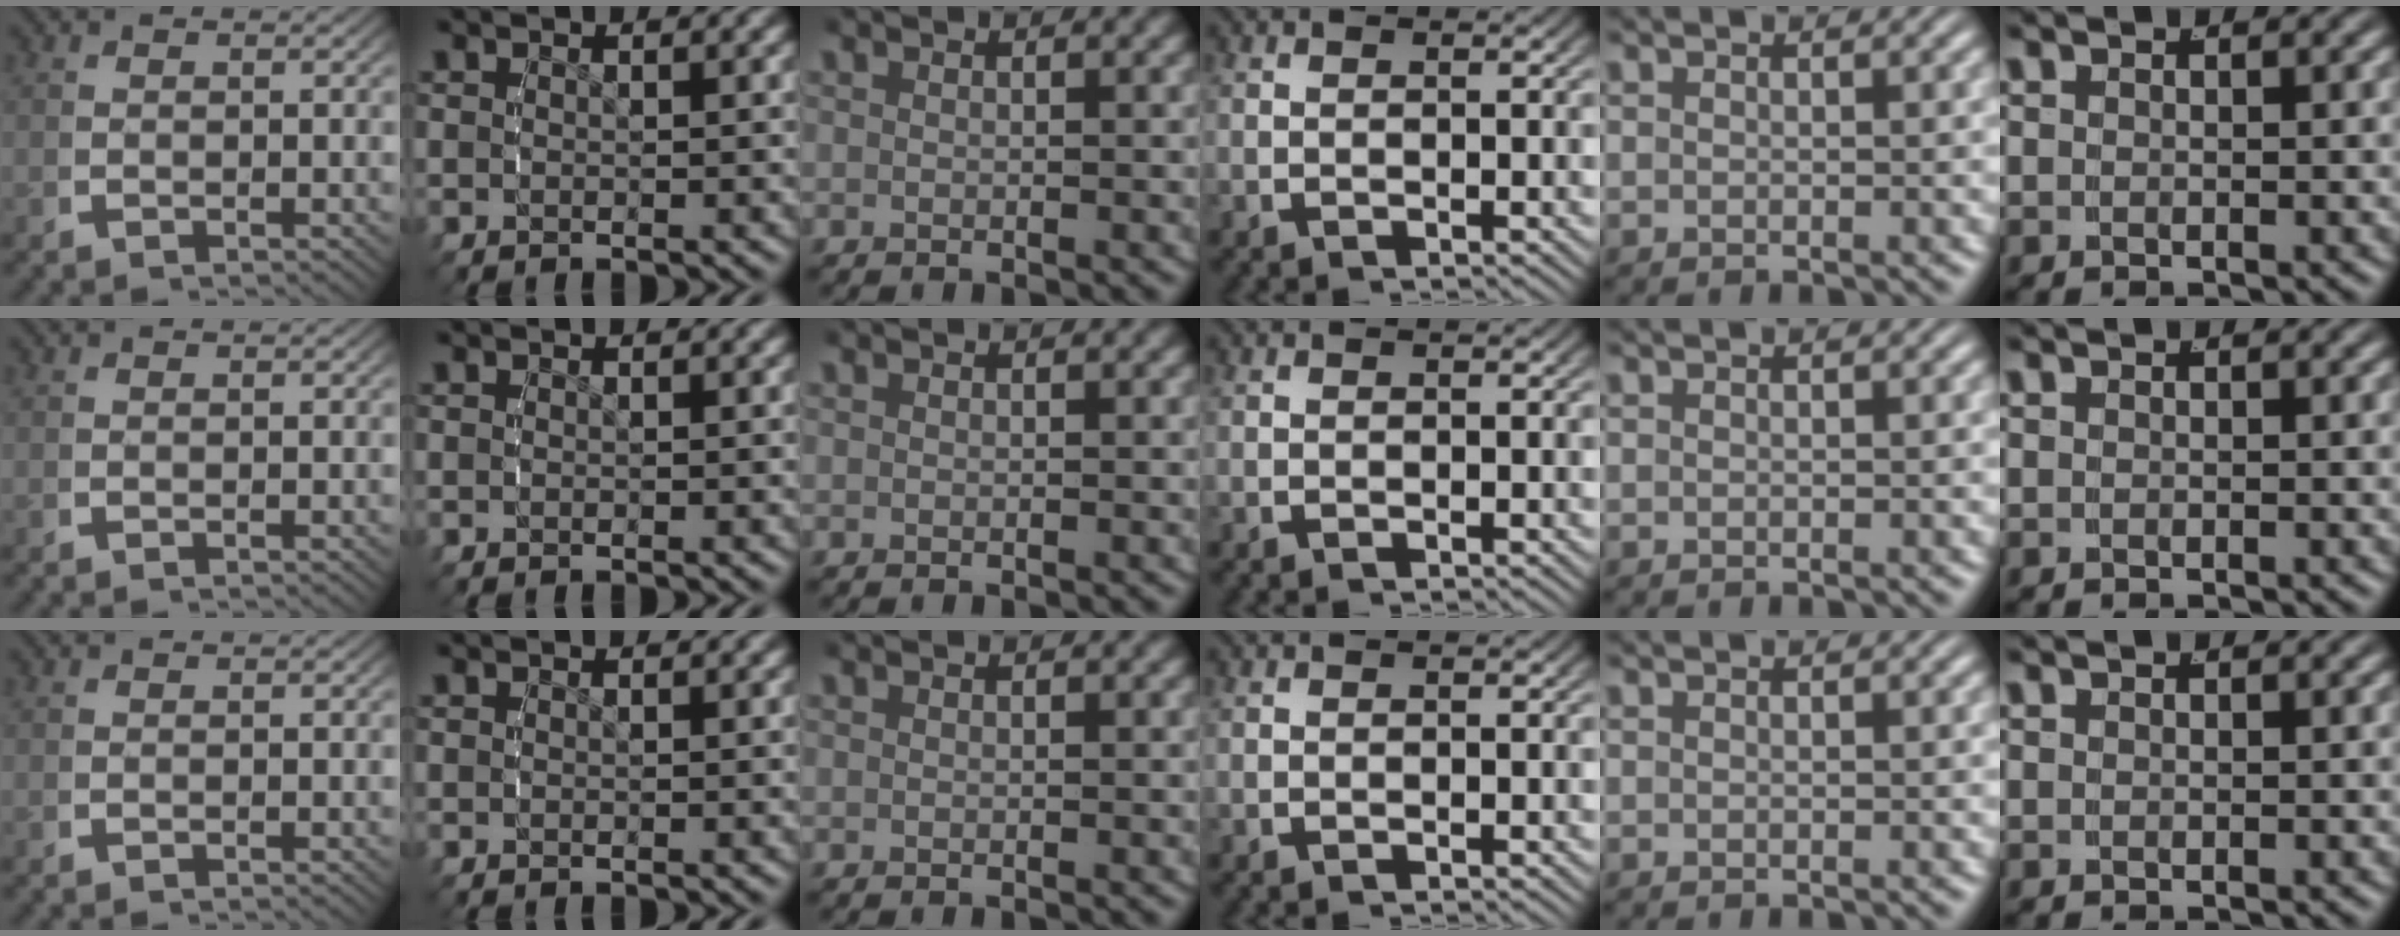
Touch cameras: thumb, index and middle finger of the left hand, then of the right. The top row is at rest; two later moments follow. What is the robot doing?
{"motion": "reach", "object": "plastic wrap"}